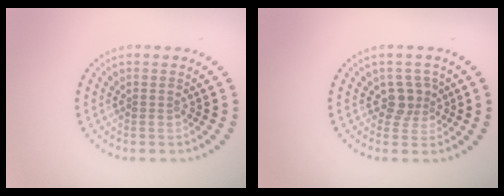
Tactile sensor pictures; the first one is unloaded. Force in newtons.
{"total": 2.2, "press": 1.9, "slide": 1.1}